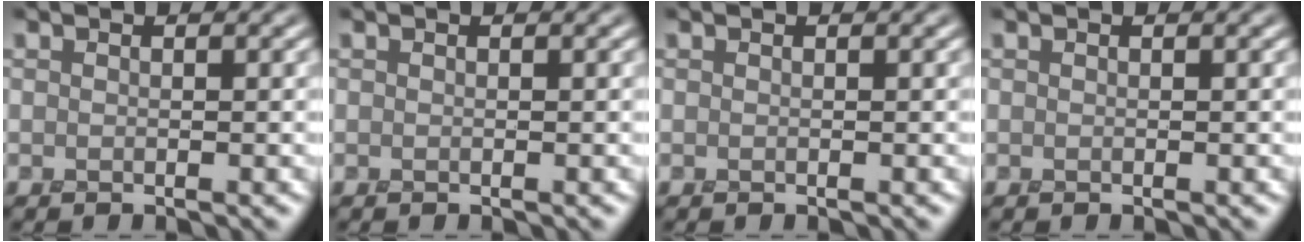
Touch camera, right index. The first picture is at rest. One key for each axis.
{"total": 0.0}
{"total": 0.0}
{"total": 0.0}